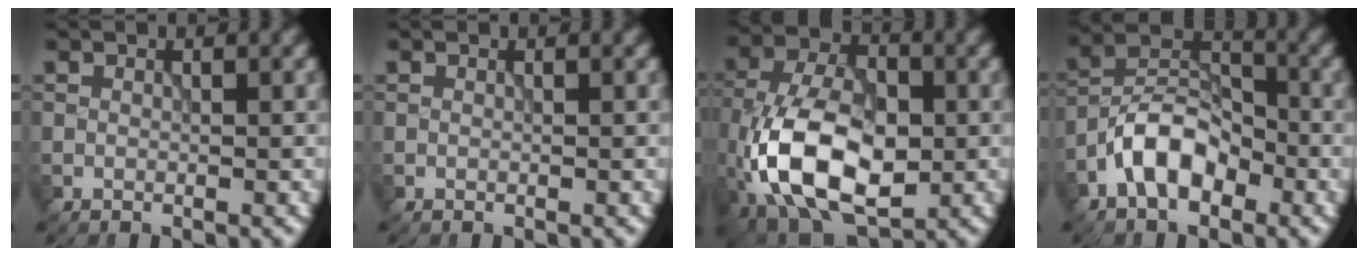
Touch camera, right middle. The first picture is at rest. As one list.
[{"total": 0.0}, {"total": 12.8, "force": [-3.6, 7.4, 9.8], "torque": [-0.193, -0.002, -0.078]}, {"total": 6.0, "force": [-3.1, 3.4, 3.9], "torque": [-0.065, 0.014, -0.065]}]